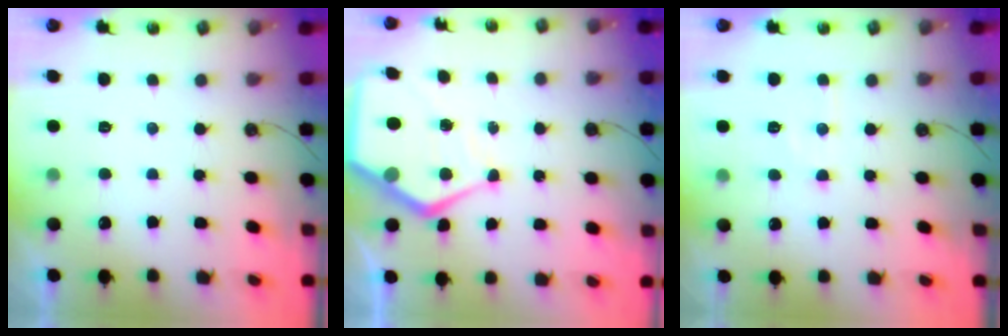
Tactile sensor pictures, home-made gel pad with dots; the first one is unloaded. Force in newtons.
{"total": 11.6, "press": 11.6, "slide": 1.3}
{"total": 6.7, "press": 6.7, "slide": 0.4}